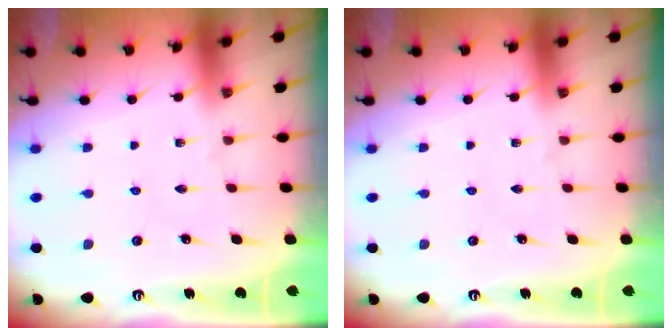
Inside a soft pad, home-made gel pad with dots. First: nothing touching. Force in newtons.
{"total": 0.0}